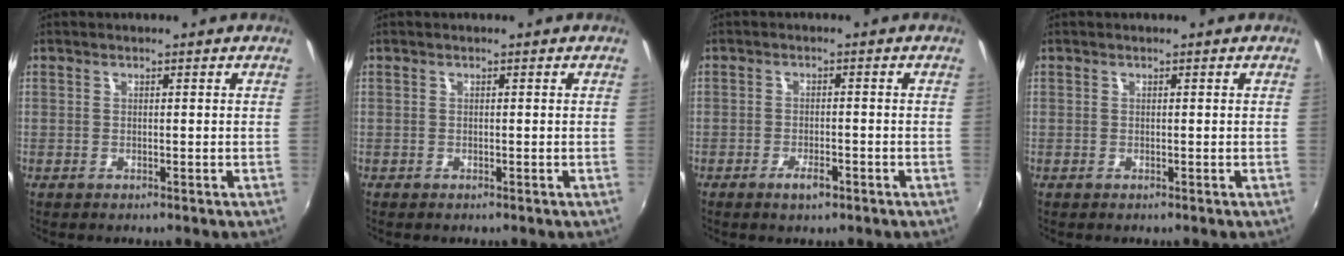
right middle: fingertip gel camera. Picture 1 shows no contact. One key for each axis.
{"total": 0.0}
{"total": 3.0, "fx": -1.9, "fy": 1.0, "fz": 2.0, "tx": -0.045, "ty": -0.003, "tz": -0.034}
{"total": 0.0}